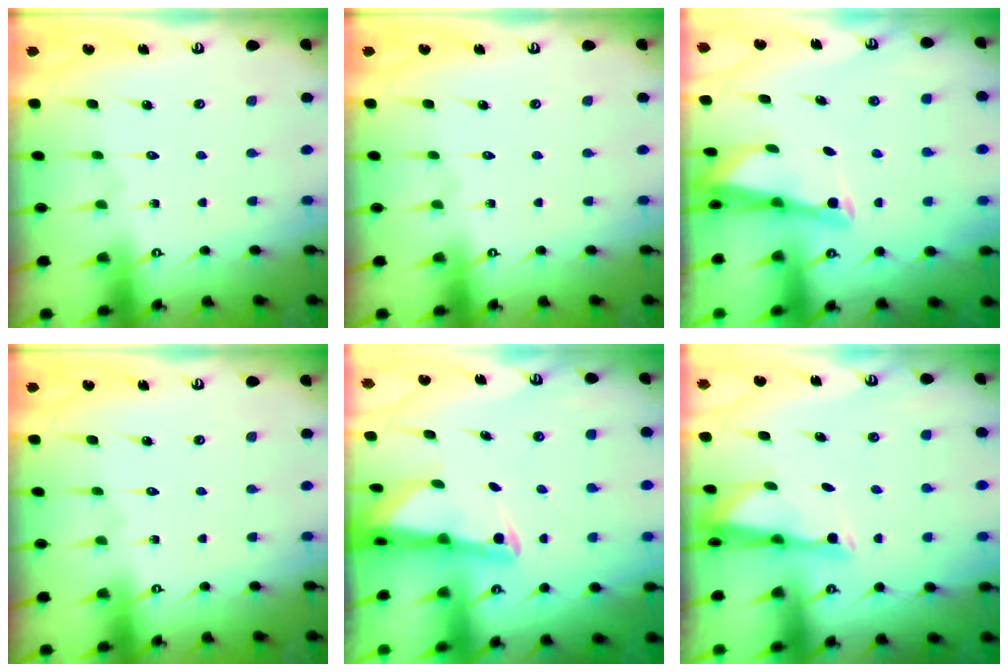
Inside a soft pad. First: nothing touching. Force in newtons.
{"total": 0.0}
{"total": 2.5, "press": 2.5, "slide": 0.1}
{"total": 0.0}
{"total": 2.4, "press": 2.3, "slide": 0.6}
{"total": 2.9, "press": 2.8, "slide": 0.5}